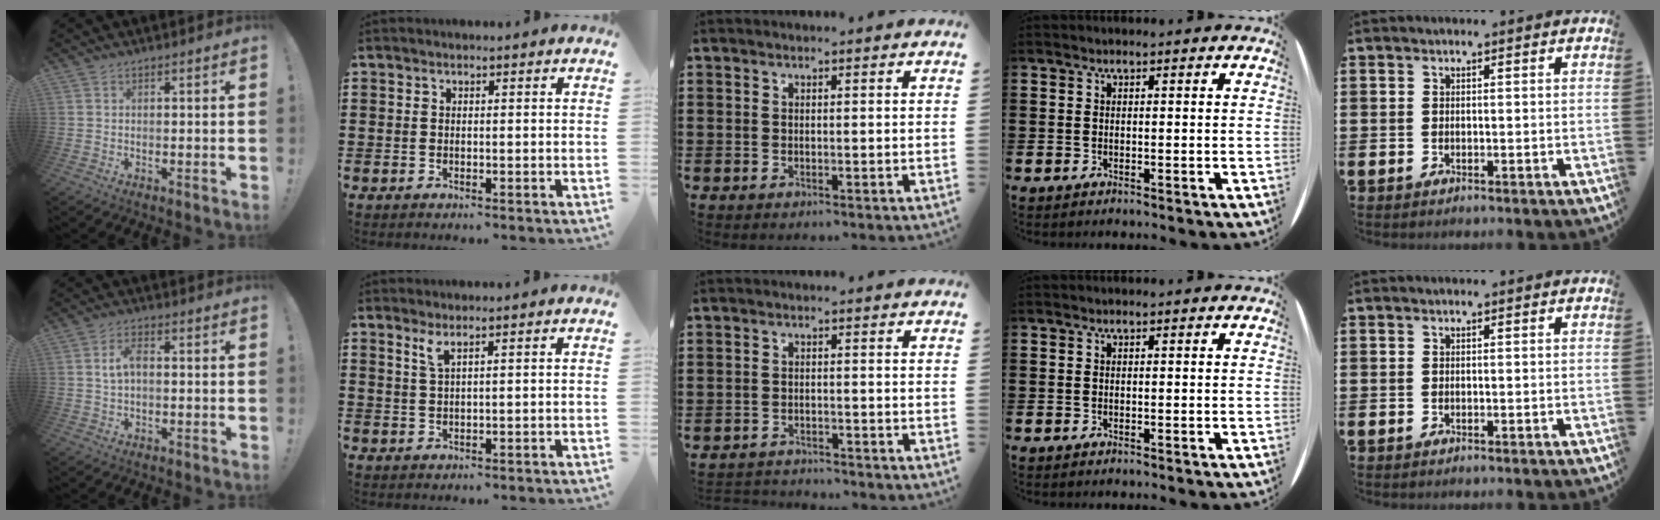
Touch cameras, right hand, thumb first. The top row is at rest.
{"thumb": {"total": 4.6, "force": [0.4, 2.5, 3.8], "torque": [-0.067, 0.011, 0.005]}, "index": {"total": 2.0, "force": [1.3, 0.2, 1.5], "torque": [-0.033, 0.001, 0.022]}, "middle": {"total": 2.1, "force": [-2.0, 0.2, -0.1], "torque": [-0.007, 0.000, -0.045]}}